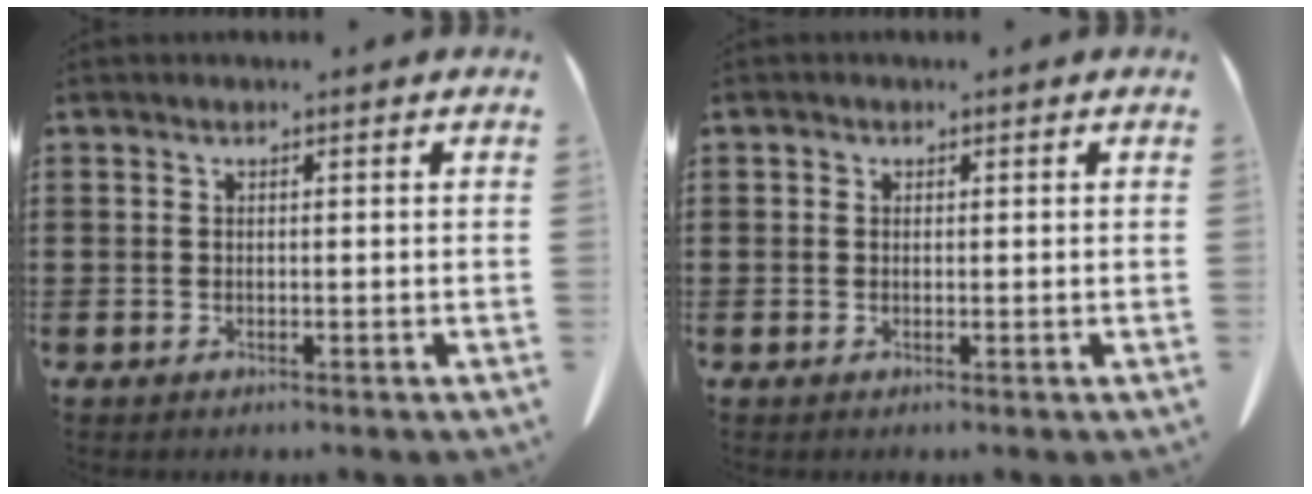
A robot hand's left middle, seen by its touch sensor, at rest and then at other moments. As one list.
[{"total": 0.6, "force": [0.2, 0.5, 0.2], "torque": [-0.006, 0.002, 0.003]}]